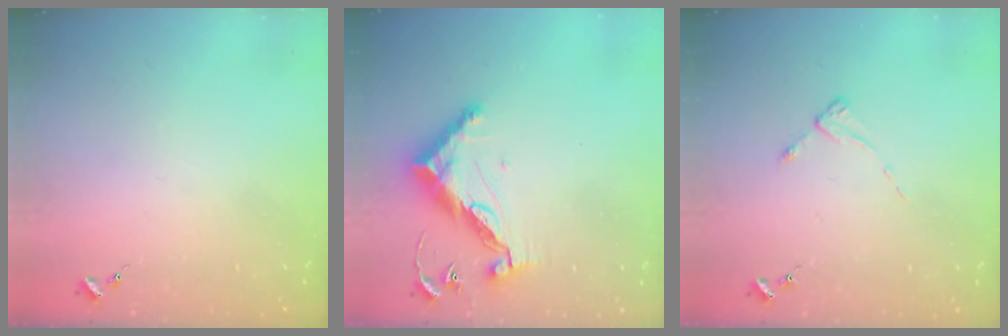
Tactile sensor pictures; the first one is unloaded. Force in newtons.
{"total": 12.8, "press": 12.8, "slide": 0.5}
{"total": 2.2, "press": 2.2, "slide": 0.4}